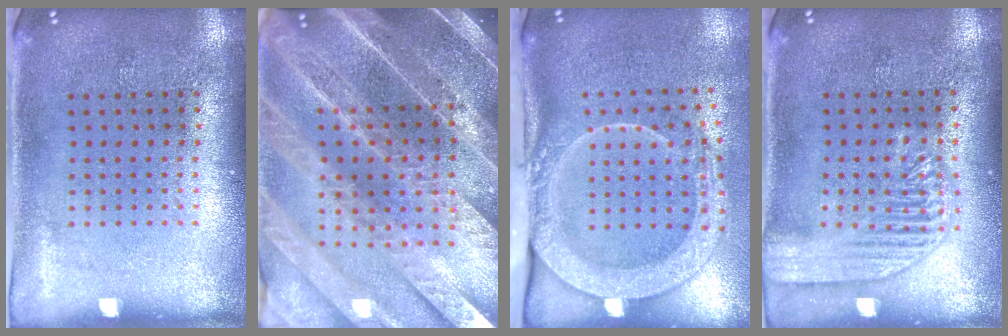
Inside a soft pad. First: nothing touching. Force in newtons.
{"total": 5.3, "press": 4.5, "slide": 2.7}
{"total": 2.8, "press": 2.1, "slide": 1.9}
{"total": 1.9, "press": 1.8, "slide": 0.2}